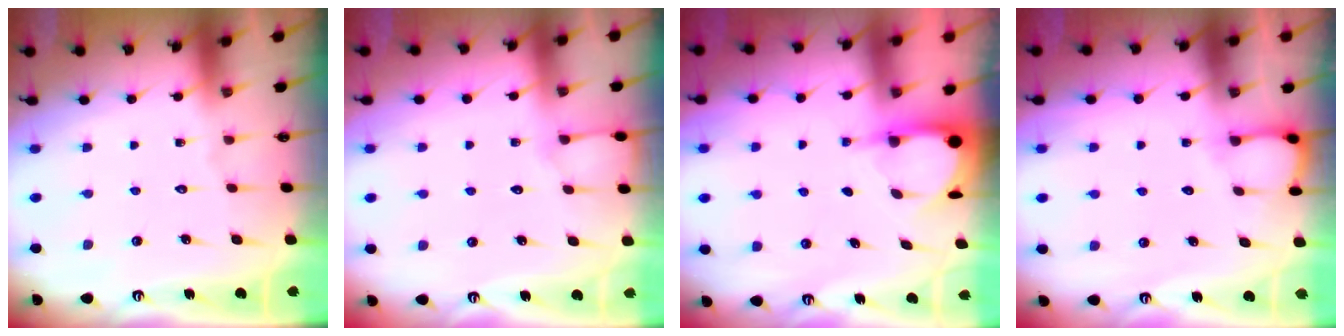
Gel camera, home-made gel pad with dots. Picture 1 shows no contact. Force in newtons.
{"total": 3.8, "press": 3.8, "slide": 0.5}
{"total": 3.9, "press": 3.9, "slide": 0.4}
{"total": 2.6, "press": 2.6, "slide": 0.3}